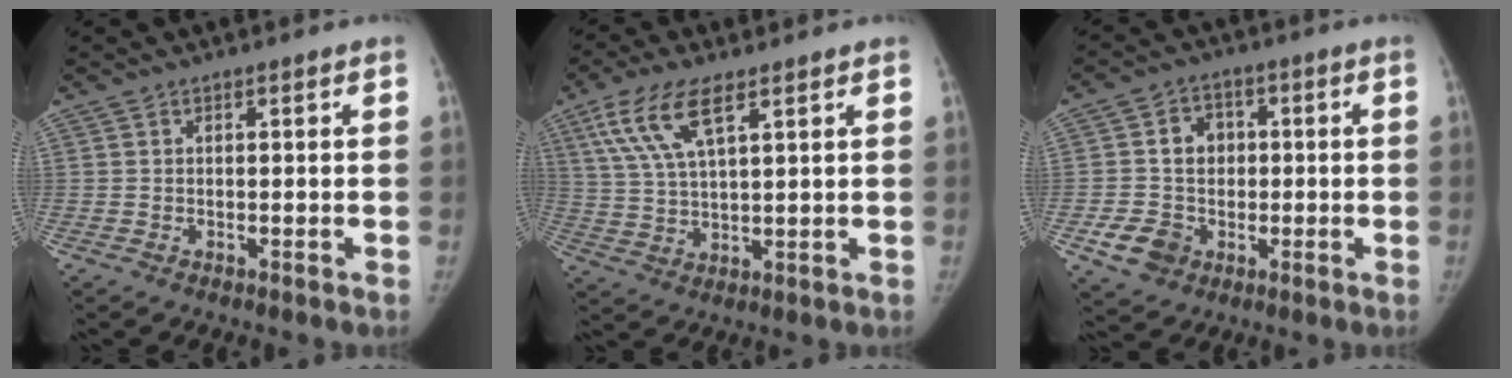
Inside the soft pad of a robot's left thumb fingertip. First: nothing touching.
{"total": 10.2, "force": [5.2, 3.6, 8.0], "torque": [-0.168, -0.008, 0.106]}
{"total": 10.2, "force": [-1.6, 9.0, 4.4], "torque": [-0.043, 0.016, -0.023]}